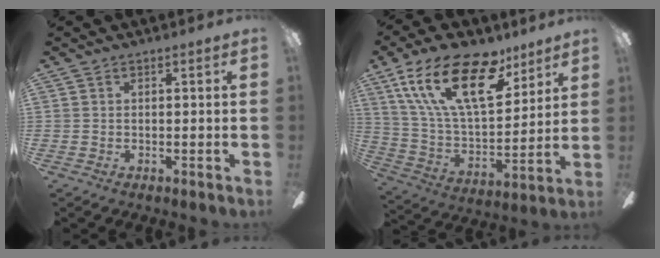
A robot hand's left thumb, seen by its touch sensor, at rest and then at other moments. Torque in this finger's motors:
{"motor_torque": [0.42, 0.63, 1.64, -1.13, 0.52]}